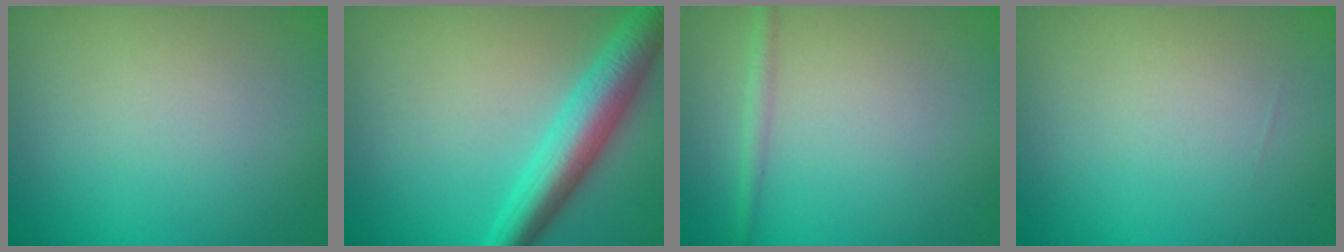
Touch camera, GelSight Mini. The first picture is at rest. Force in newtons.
{"total": 6.1, "press": 6.1, "slide": 0.1}
{"total": 1.3, "press": 1.3, "slide": 0.0}
{"total": 0.0}